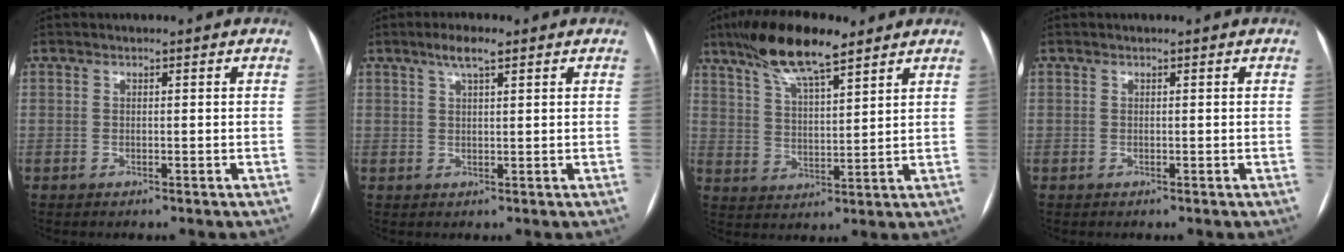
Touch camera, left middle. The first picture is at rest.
{"total": 3.5, "force": [2.2, 0.5, 2.6], "torque": [-0.055, 0.008, 0.042]}
{"total": 11.9, "force": [8.8, 2.2, 7.8], "torque": [-0.149, 0.015, 0.157]}
{"total": 0.0}